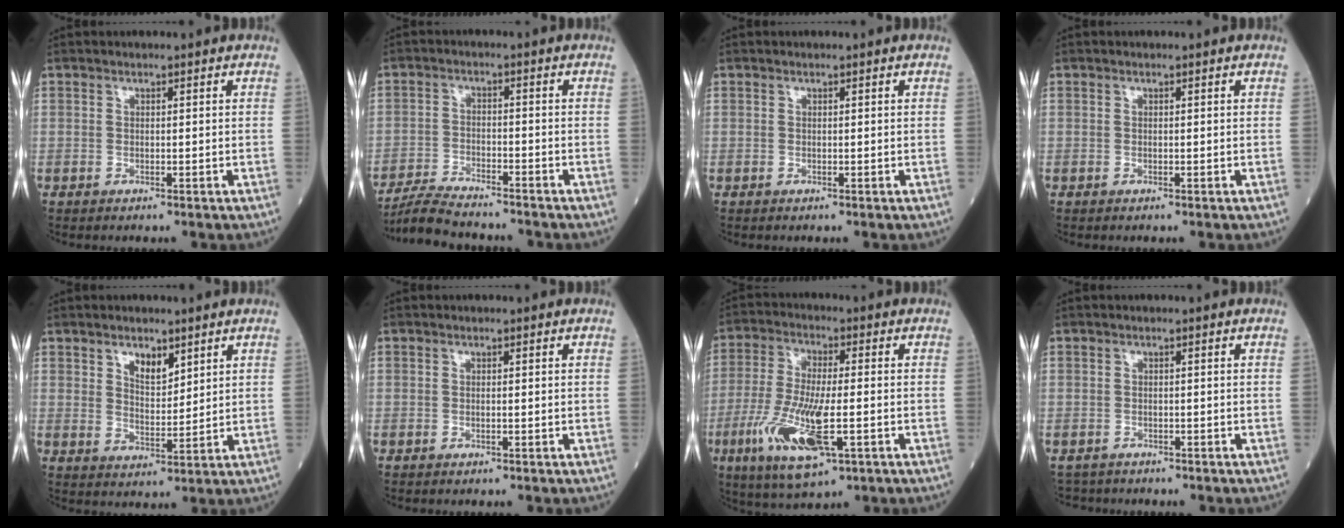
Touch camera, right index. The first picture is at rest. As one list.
[{"total": 8.2, "force": [-7.7, 0.6, 2.8], "torque": [-0.048, -0.015, -0.134]}, {"total": 0.0}, {"total": 0.0}, {"total": 4.4, "force": [2.8, 1.9, 2.8], "torque": [-0.048, -0.003, 0.052]}, {"total": 0.0}, {"total": 13.4, "force": [-4.3, 3.1, 12.3], "torque": [-0.255, -0.022, -0.072]}, {"total": 2.6, "force": [-2.2, 1.2, -0.6], "torque": [0.001, -0.002, -0.042]}]